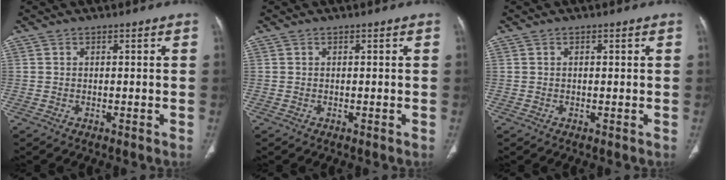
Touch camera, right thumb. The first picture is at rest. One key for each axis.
{"total": 0.0}
{"total": 0.0}